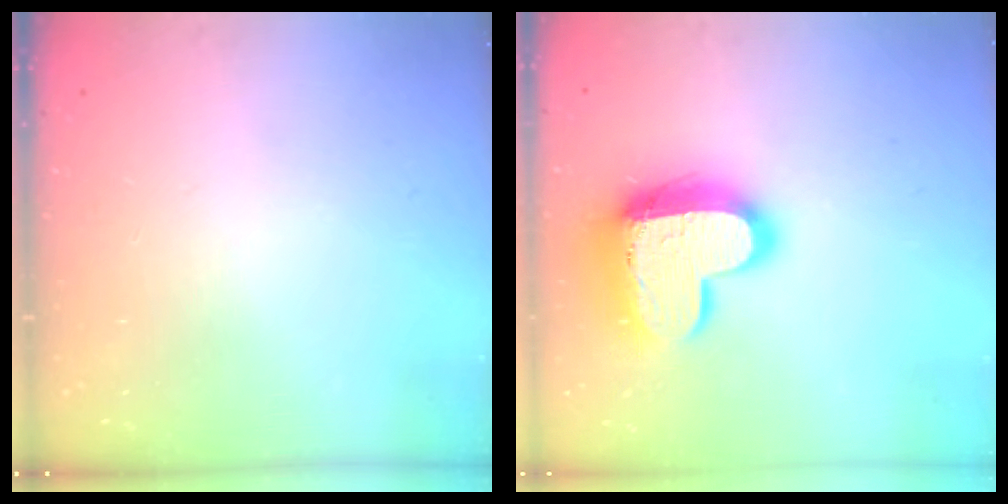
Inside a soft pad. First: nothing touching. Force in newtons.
{"total": 16.9, "press": 16.8, "slide": 1.3}